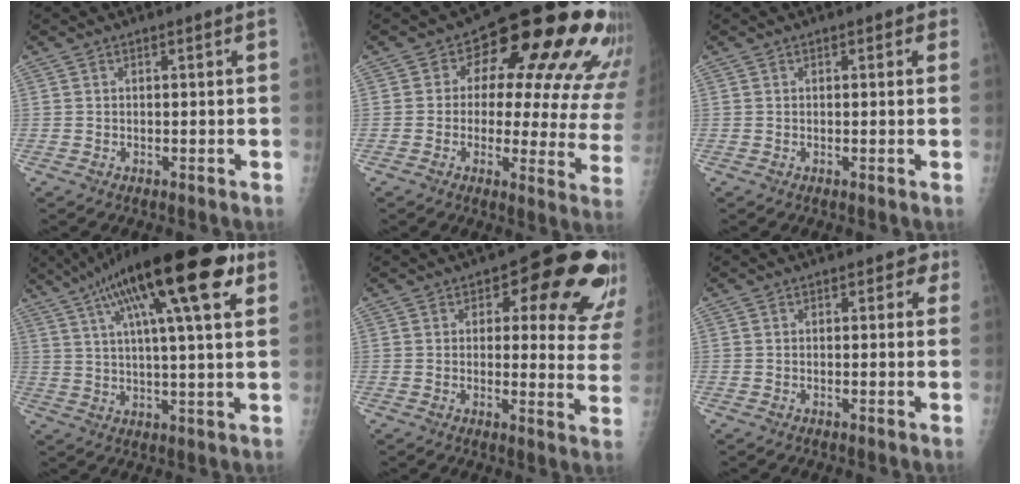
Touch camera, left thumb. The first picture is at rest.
{"total": 22.9, "force": [9.7, 10.9, 17.7], "torque": [-0.181, -0.015, 0.113]}
{"total": 1.7, "force": [0.8, 1.0, 1.1], "torque": [0.002, 0.002, 0.005]}
{"total": 23.5, "force": [11.5, 5.4, 19.7], "torque": [-0.314, 0.008, 0.177]}
{"total": 18.8, "force": [9.0, 8.1, 14.4], "torque": [-0.117, -0.034, 0.100]}
{"total": 2.8, "force": [1.1, 1.9, 1.7], "torque": [0.008, 0.002, 0.005]}